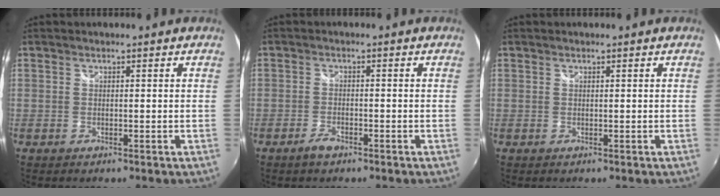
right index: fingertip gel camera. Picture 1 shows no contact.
{"total": 2.5, "force": [-1.9, 1.0, 1.3], "torque": [-0.033, -0.003, -0.038]}
{"total": 0.0}